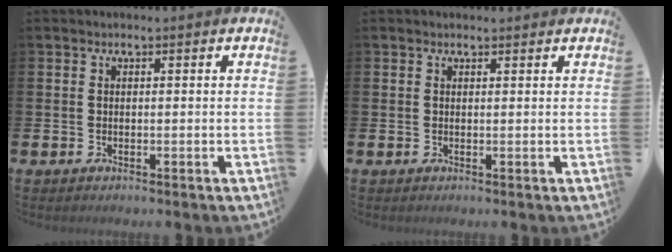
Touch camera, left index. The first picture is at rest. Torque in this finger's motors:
{"motor_torque": [0.90, -1.24, 0.33, 0.04]}